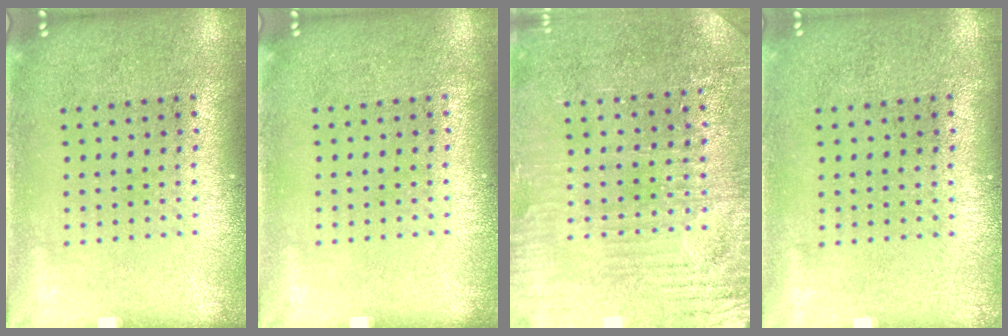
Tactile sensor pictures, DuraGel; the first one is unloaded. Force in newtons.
{"total": 0.0}
{"total": 3.4, "press": 3.3, "slide": 0.5}
{"total": 0.0}